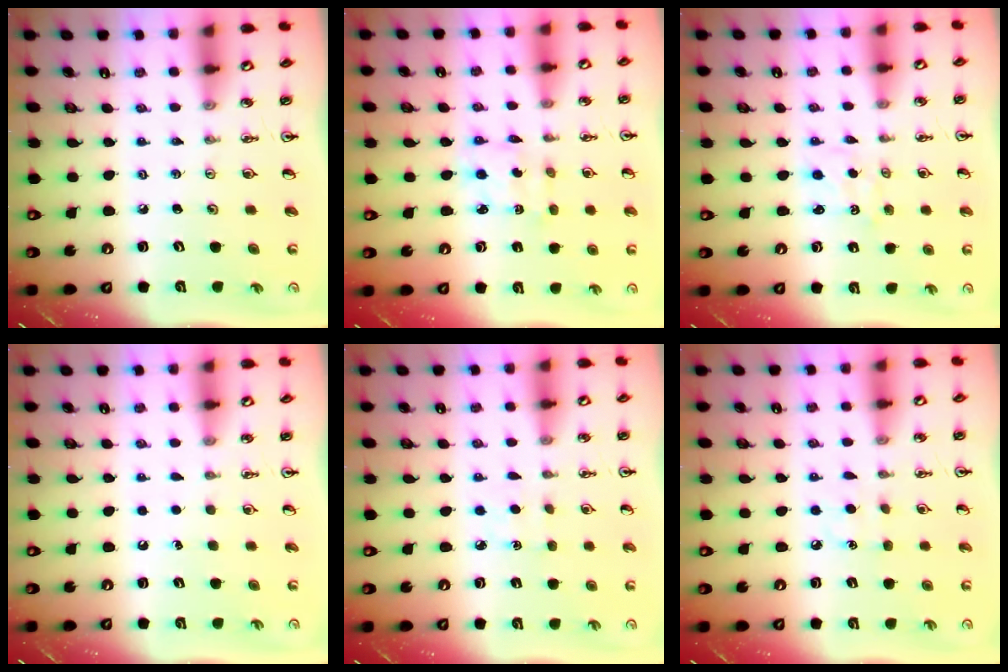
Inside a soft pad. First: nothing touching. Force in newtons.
{"total": 2.1, "press": 2.0, "slide": 0.4}
{"total": 1.2, "press": 1.2, "slide": 0.2}
{"total": 1.5, "press": 1.5, "slide": 0.1}
{"total": 2.4, "press": 2.4, "slide": 0.3}
{"total": 5.2, "press": 5.2, "slide": 0.3}